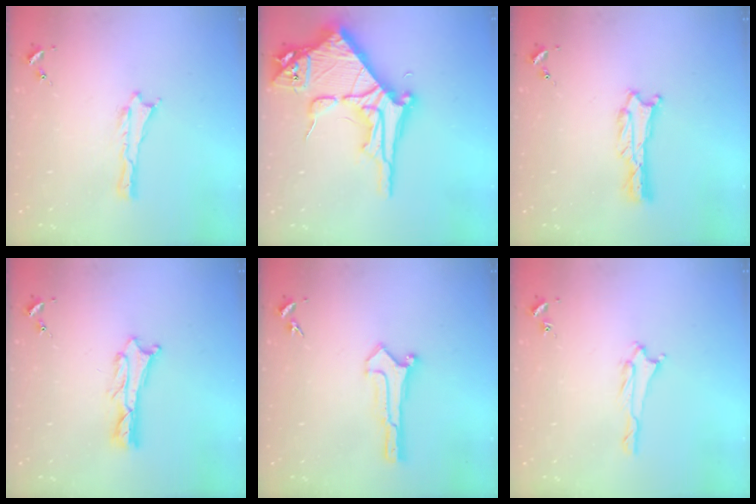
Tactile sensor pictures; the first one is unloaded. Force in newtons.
{"total": 14.6, "press": 14.5, "slide": 1.5}
{"total": 0.9, "press": 0.9, "slide": 0.1}
{"total": 1.2, "press": 1.2, "slide": 0.2}
{"total": 0.6, "press": 0.6, "slide": 0.0}
{"total": 1.6, "press": 1.6, "slide": 0.1}